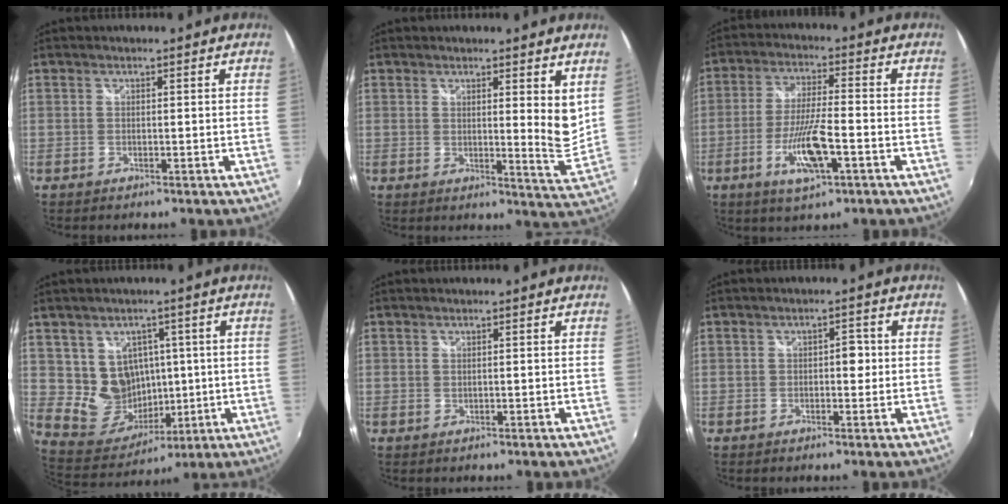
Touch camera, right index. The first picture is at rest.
{"total": 7.4, "force": [4.3, 1.1, 5.9], "torque": [-0.066, -0.013, 0.058]}
{"total": 10.5, "force": [-4.2, 2.1, 9.4], "torque": [-0.188, -0.012, -0.076]}
{"total": 10.4, "force": [1.6, 9.8, 3.2], "torque": [-0.072, 0.002, 0.049]}
{"total": 0.0}
{"total": 2.2, "force": [-0.2, 1.5, 1.6], "torque": [-0.022, 0.006, -0.004]}